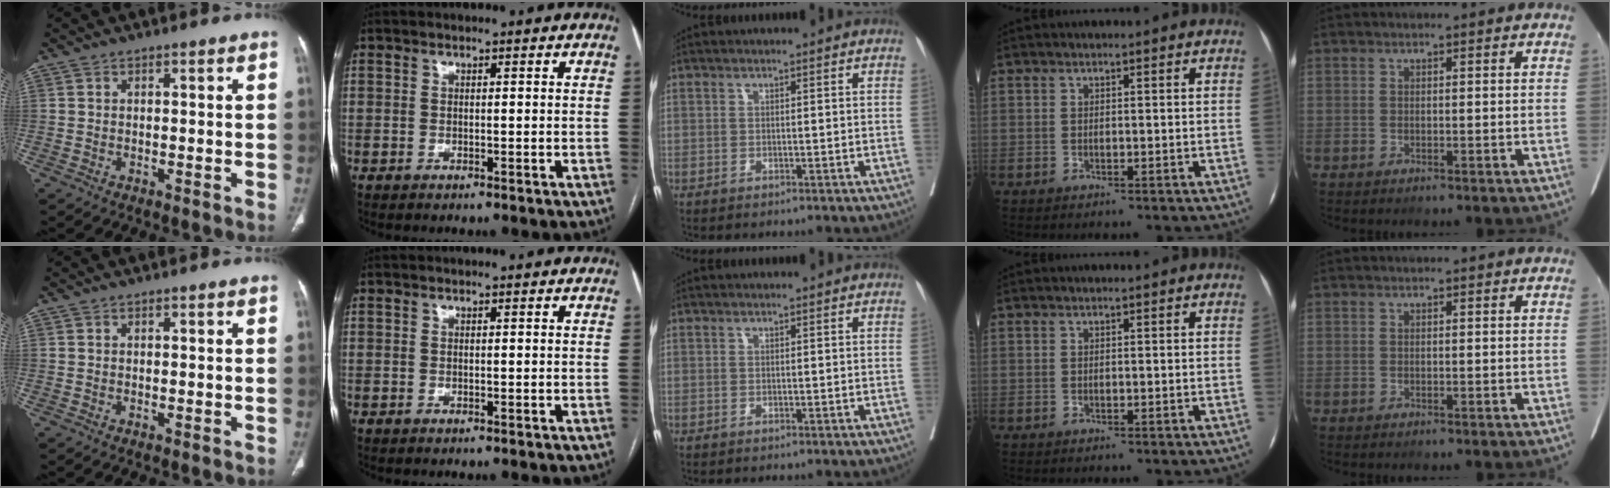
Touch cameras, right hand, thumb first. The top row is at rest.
{}